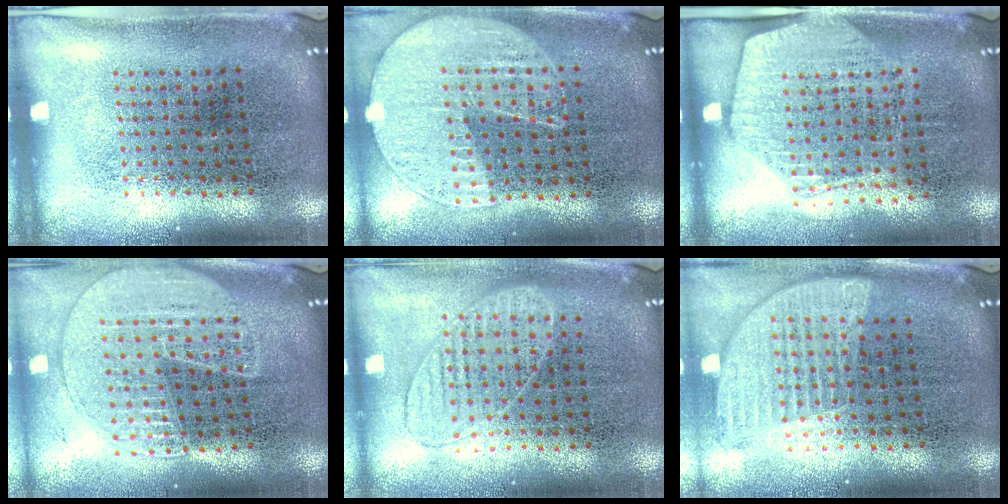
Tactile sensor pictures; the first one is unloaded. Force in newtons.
{"total": 1.1, "press": 1.1, "slide": 0.4}
{"total": 1.9, "press": 1.7, "slide": 0.8}
{"total": 1.7, "press": 1.6, "slide": 0.6}
{"total": 0.9, "press": 0.9, "slide": 0.4}
{"total": 1.1, "press": 1.1, "slide": 0.3}